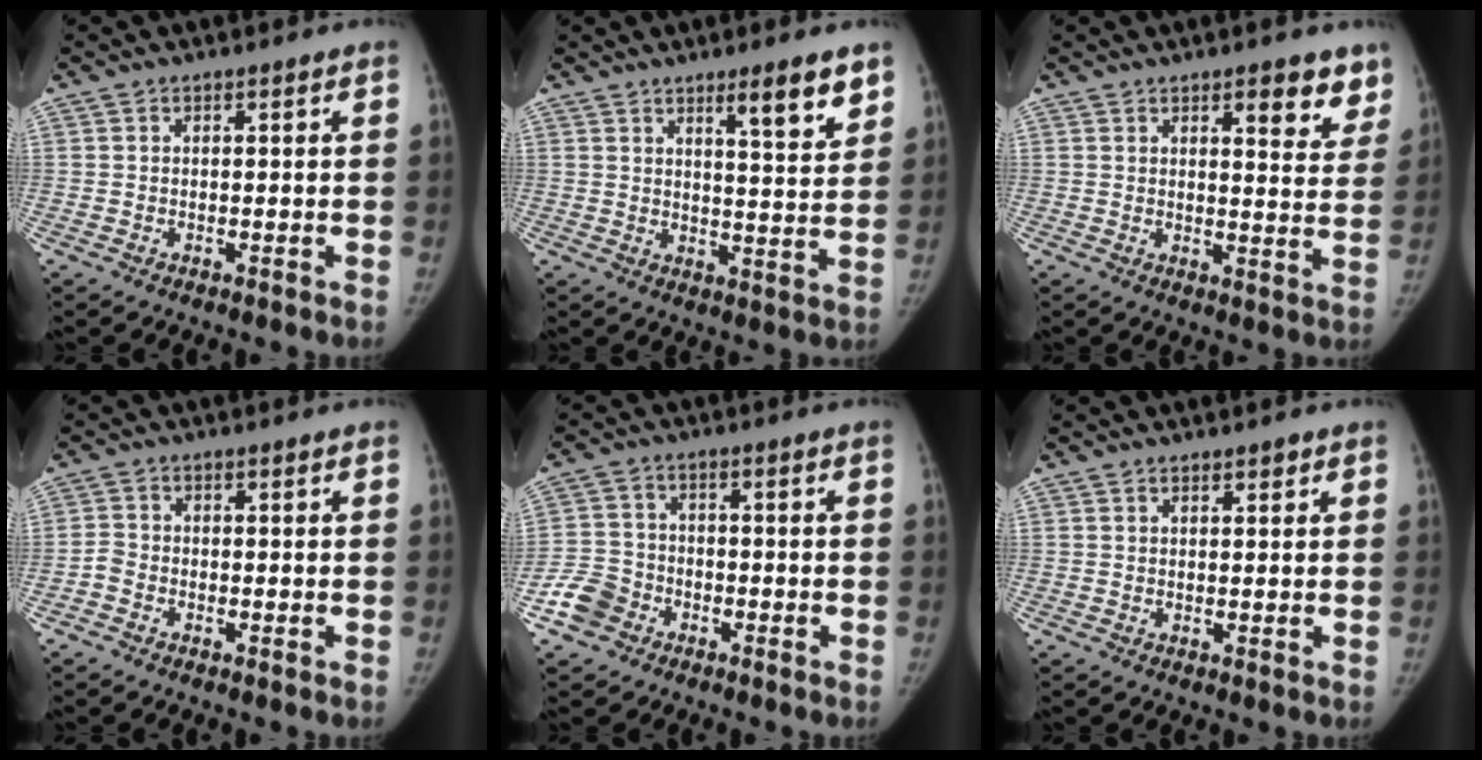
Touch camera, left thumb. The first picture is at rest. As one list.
[{"total": 8.8, "force": [5.7, 1.5, 6.6], "torque": [-0.082, -0.038, 0.084]}, {"total": 8.6, "force": [5.6, 3.1, 5.8], "torque": [-0.035, -0.031, 0.072]}, {"total": 2.1, "force": [-1.2, 1.4, 0.9], "torque": [-0.017, 0.006, -0.030]}, {"total": 6.2, "force": [-3.5, 4.8, 1.7], "torque": [-0.022, 0.021, -0.071]}, {"total": 1.4, "force": [1.0, 0.6, 0.8], "torque": [-0.004, -0.005, 0.014]}]